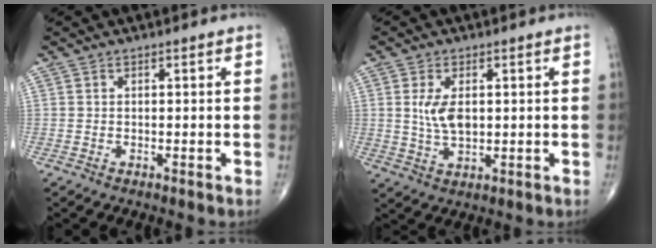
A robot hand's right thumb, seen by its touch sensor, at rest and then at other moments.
{"total": 6.1, "force": [1.0, 3.2, 5.1], "torque": [-0.095, -0.007, 0.023]}